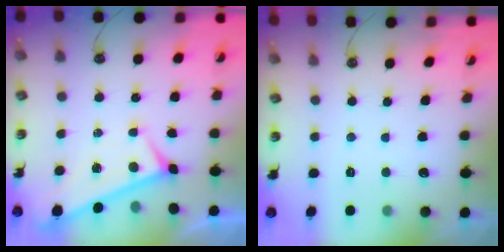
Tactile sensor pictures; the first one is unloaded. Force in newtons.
{"total": 0.0}